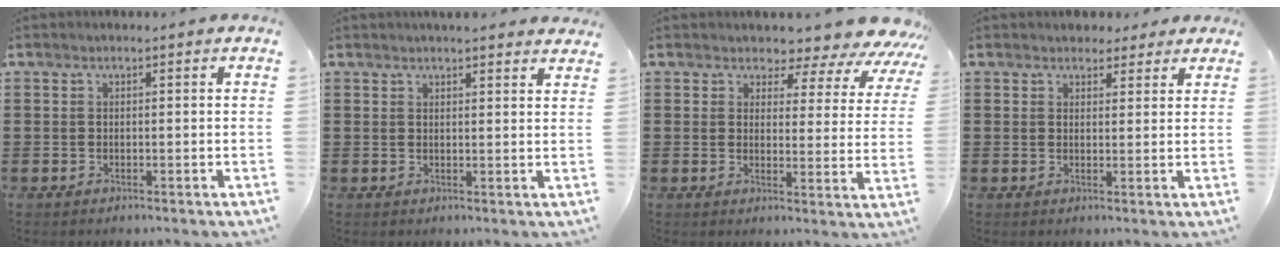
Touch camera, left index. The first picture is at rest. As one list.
[{"total": 2.3, "force": [2.2, 0.1, 0.4], "torque": [-0.014, 0.000, 0.043]}, {"total": 3.7, "force": [3.2, 1.7, 0.9], "torque": [-0.025, -0.028, 0.047]}, {"total": 2.7, "force": [2.2, 1.5, 0.4], "torque": [-0.007, 0.003, 0.039]}]